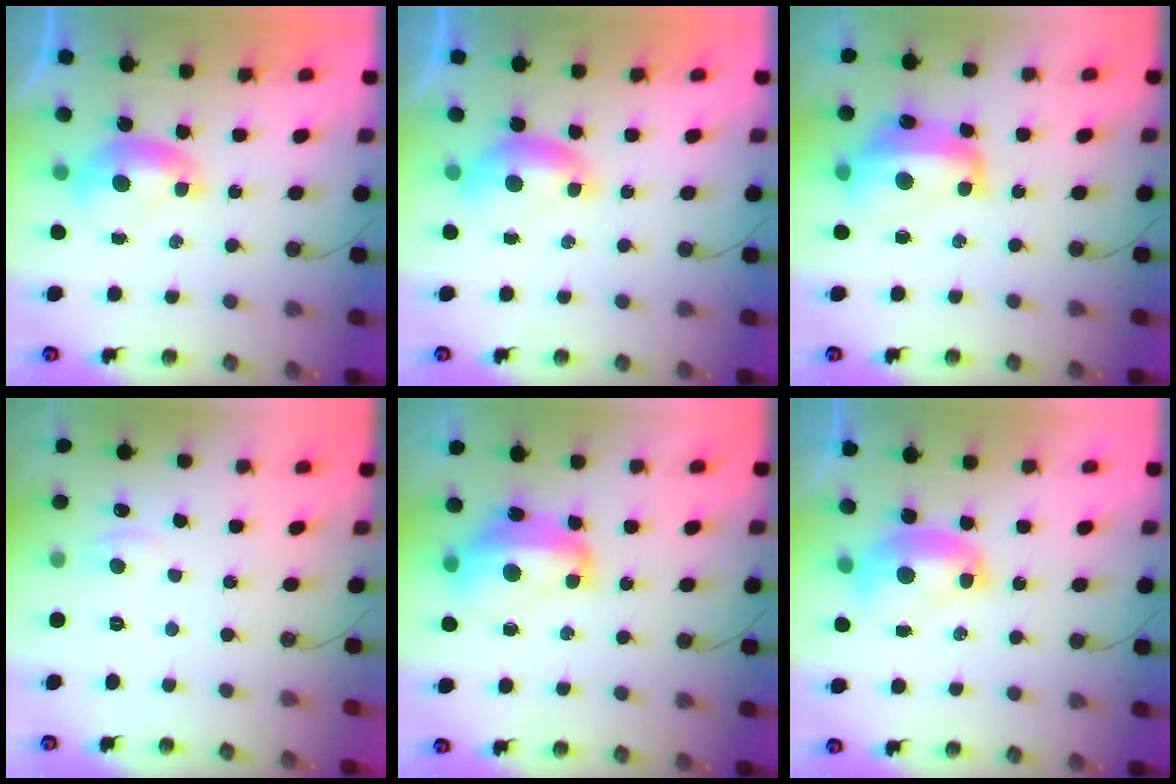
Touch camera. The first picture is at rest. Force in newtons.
{"total": 0.0}
{"total": 8.9, "press": 8.9, "slide": 0.9}
{"total": 1.0, "press": 0.4, "slide": 0.9}
{"total": 9.5, "press": 9.4, "slide": 1.3}
{"total": 2.6, "press": 2.6, "slide": 0.3}